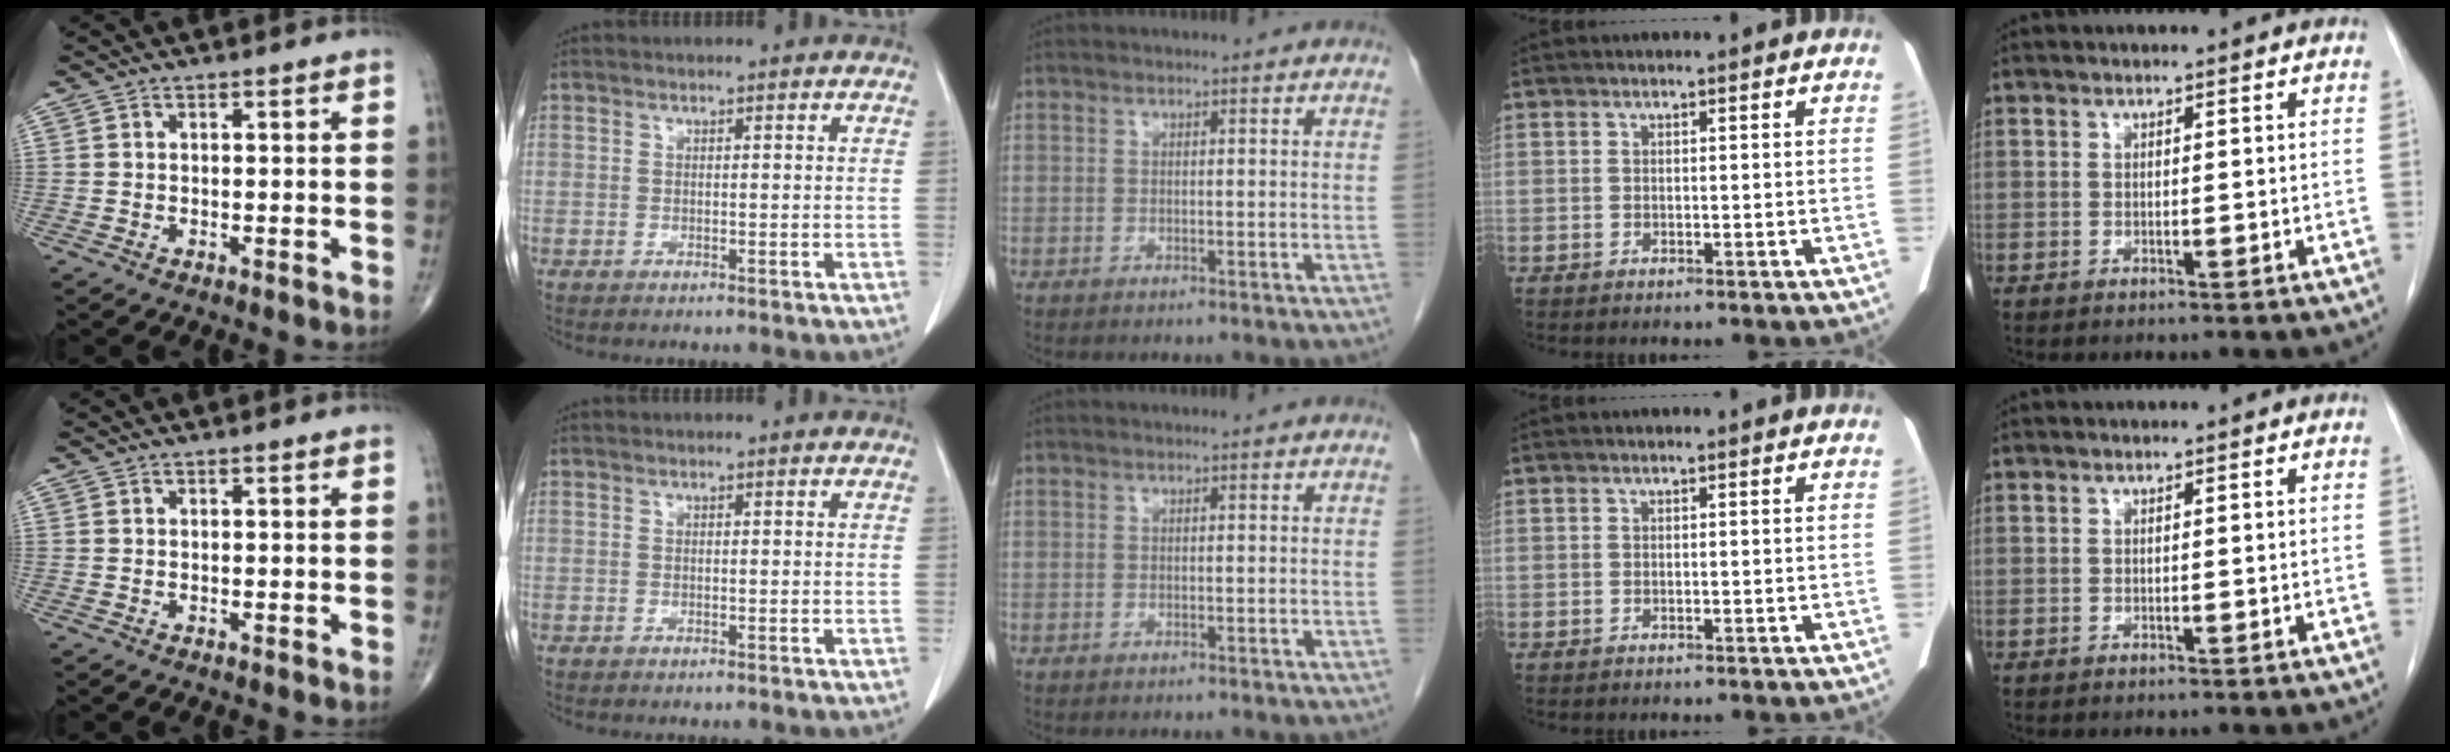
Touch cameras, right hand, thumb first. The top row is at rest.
{}